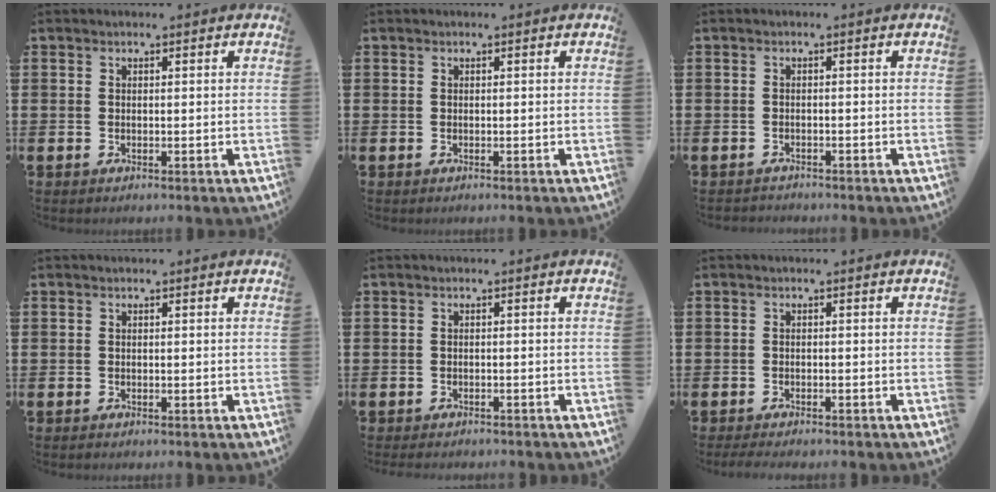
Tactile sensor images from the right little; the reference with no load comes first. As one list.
[{"total": 0.0}, {"total": 0.7, "force": [-0.7, 0.1, 0.0], "torque": [-0.002, 0.000, -0.015]}, {"total": 0.0}, {"total": 0.8, "force": [-0.8, 0.1, 0.0], "torque": [-0.003, -0.001, -0.016]}, {"total": 1.1, "force": [-1.0, 0.1, 0.4], "torque": [-0.008, 0.000, -0.020]}]